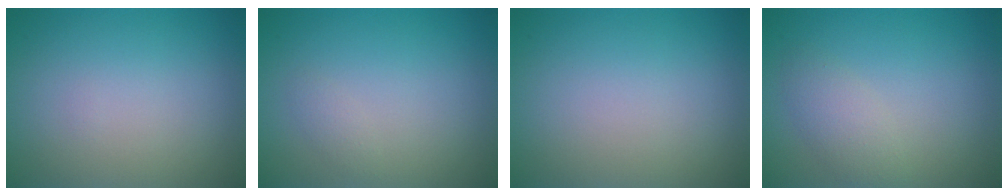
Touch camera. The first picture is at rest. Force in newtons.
{"total": 0.7, "press": 0.7, "slide": 0.0}
{"total": 0.0}
{"total": 2.1, "press": 2.1, "slide": 0.1}